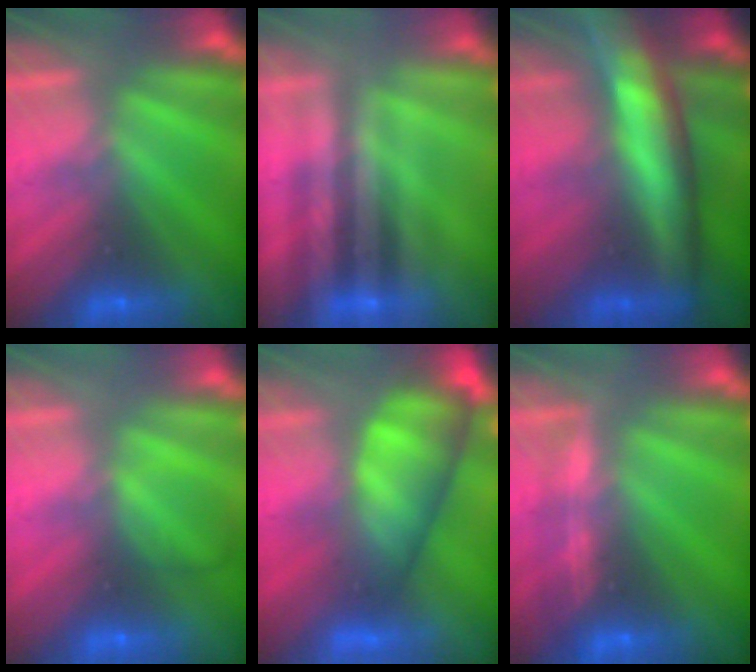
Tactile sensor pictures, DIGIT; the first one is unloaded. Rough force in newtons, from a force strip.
{"total": 2.2}
{"total": 8.2}
{"total": 2.1}
{"total": 7.1}
{"total": 1.5}